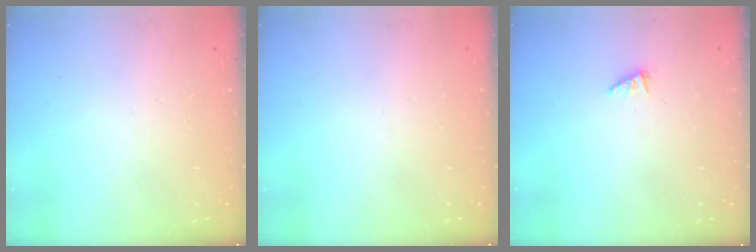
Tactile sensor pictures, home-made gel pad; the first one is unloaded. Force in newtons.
{"total": 0.0}
{"total": 0.7, "press": 0.6, "slide": 0.2}